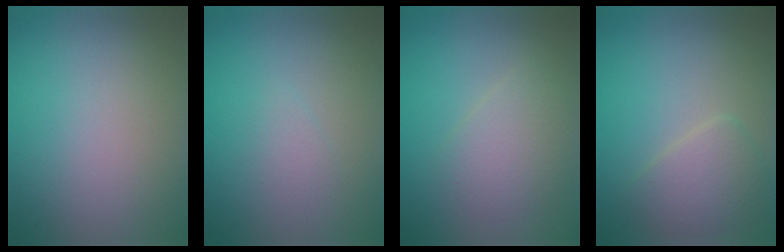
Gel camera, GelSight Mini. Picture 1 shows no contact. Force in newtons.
{"total": 0.9, "press": 0.9, "slide": 0.1}
{"total": 2.6, "press": 2.6, "slide": 0.1}
{"total": 2.9, "press": 2.9, "slide": 0.1}